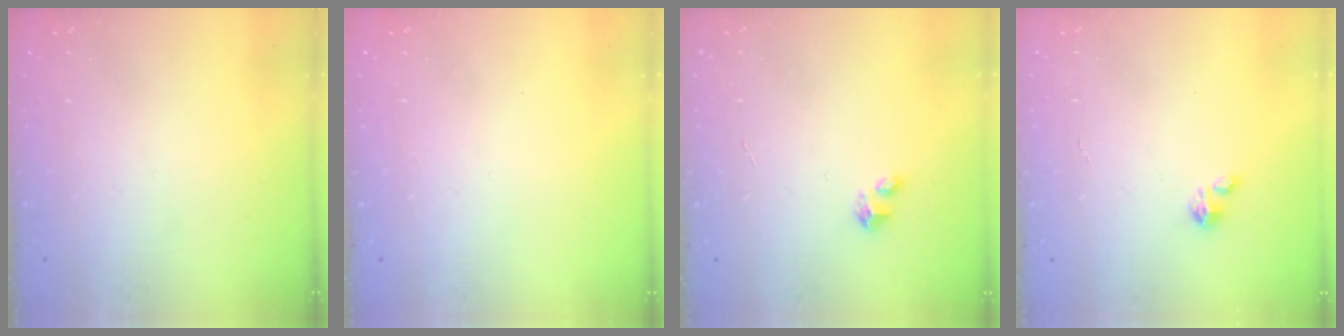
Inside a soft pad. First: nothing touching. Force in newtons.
{"total": 0.0}
{"total": 2.8, "press": 2.8, "slide": 0.1}
{"total": 2.0, "press": 2.0, "slide": 0.1}